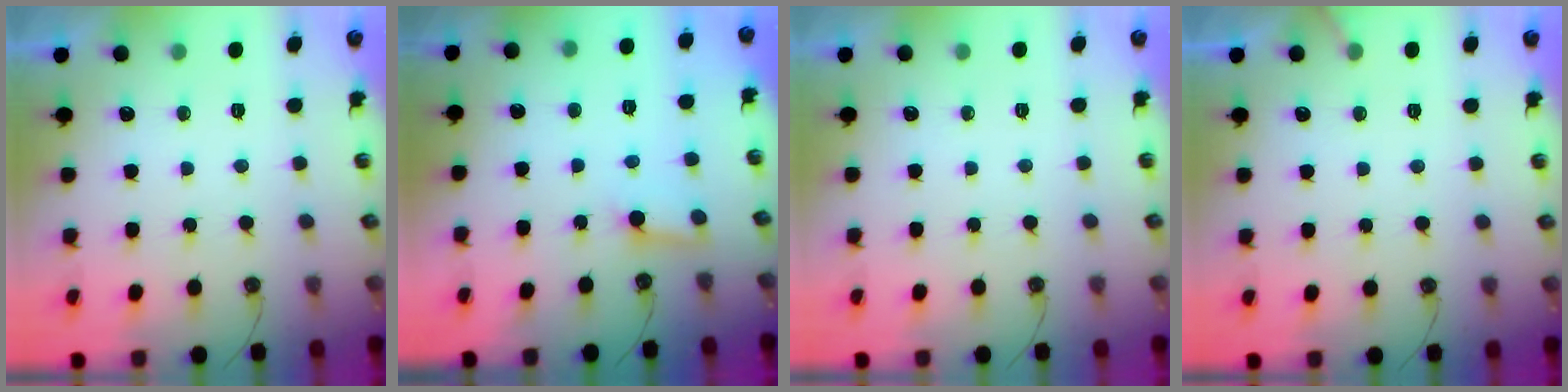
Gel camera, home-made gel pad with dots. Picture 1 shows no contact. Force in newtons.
{"total": 2.8, "press": 2.8, "slide": 0.3}
{"total": 0.0}
{"total": 2.9, "press": 2.9, "slide": 0.2}